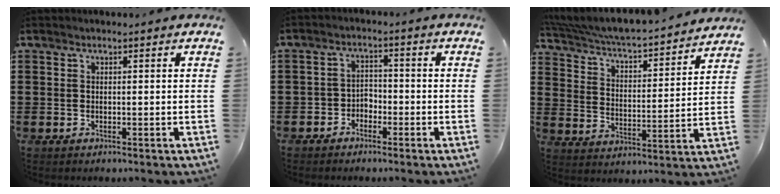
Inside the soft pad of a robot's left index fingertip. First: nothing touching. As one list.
[{"total": 2.7, "force": [-2.4, 1.3, 0.2], "torque": [-0.013, 0.005, -0.053]}, {"total": 4.1, "force": [3.9, 0.1, 1.3], "torque": [-0.048, -0.041, 0.057]}]